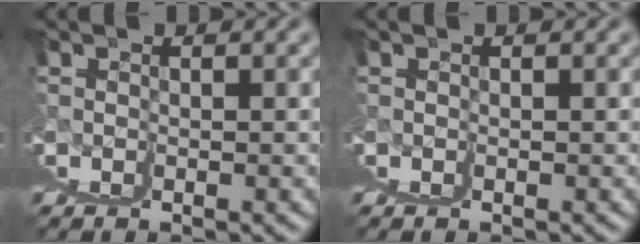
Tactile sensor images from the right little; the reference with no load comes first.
{"total": 0.0}